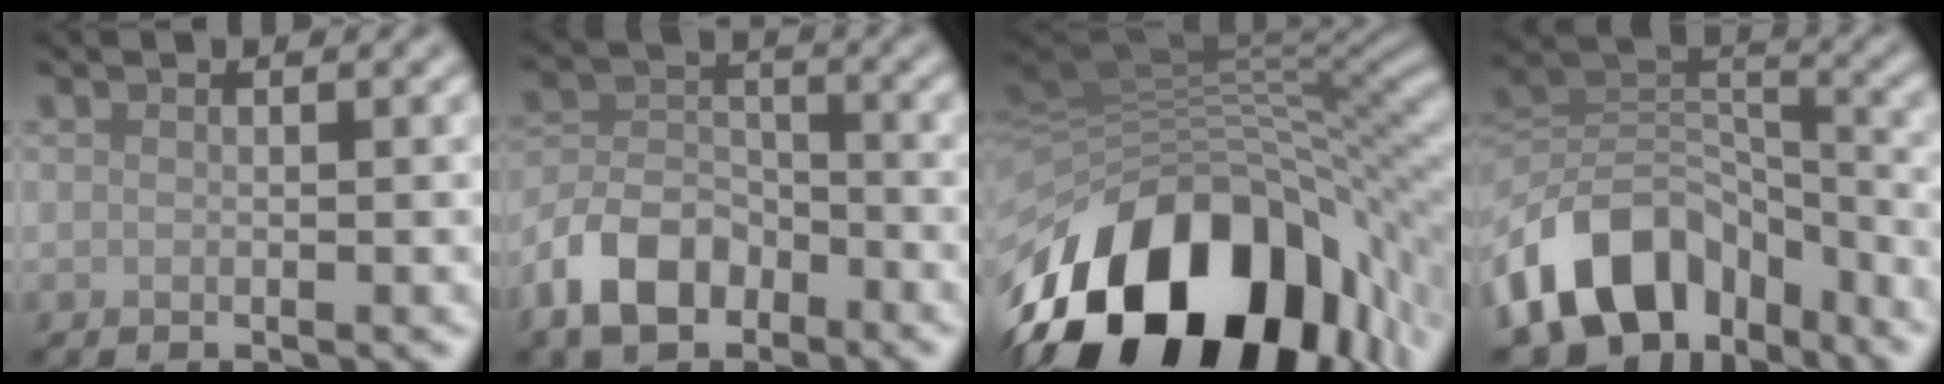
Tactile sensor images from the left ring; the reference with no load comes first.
{"total": 6.1, "force": [-3.9, 3.6, 3.0], "torque": [-0.058, 0.001, -0.086]}
{"total": 16.8, "force": [-7.1, 10.2, 11.3], "torque": [-0.194, -0.011, -0.109]}
{"total": 11.8, "force": [-6.7, 7.7, 6.0], "torque": [-0.108, 0.010, -0.132]}